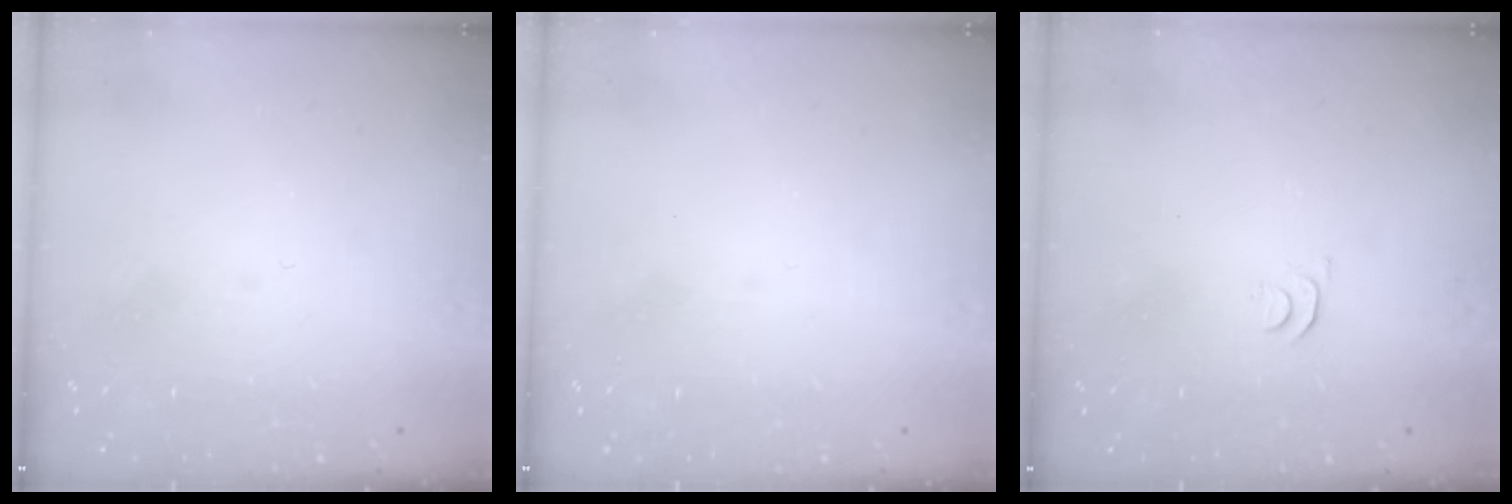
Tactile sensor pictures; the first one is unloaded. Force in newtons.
{"total": 0.0}
{"total": 3.5, "press": 3.5, "slide": 0.5}